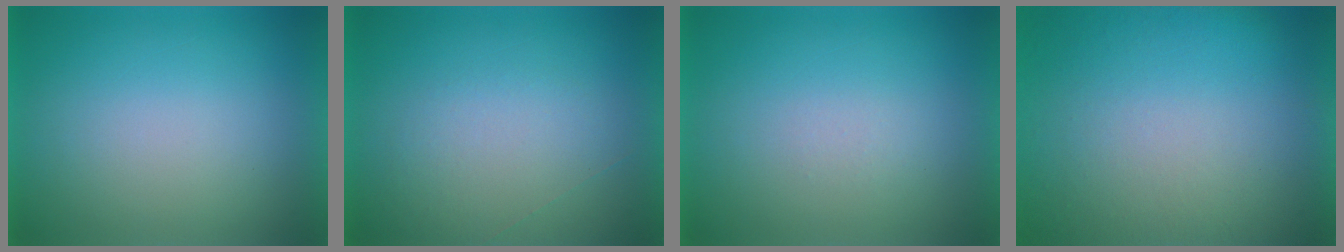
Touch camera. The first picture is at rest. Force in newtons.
{"total": 1.0}
{"total": 1.4}
{"total": 5.7}